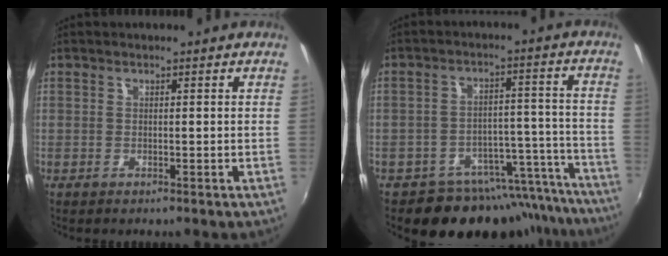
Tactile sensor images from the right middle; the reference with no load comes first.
{"total": 17.2, "force": [-15.2, 7.2, 3.5], "torque": [-0.044, 0.056, -0.195]}